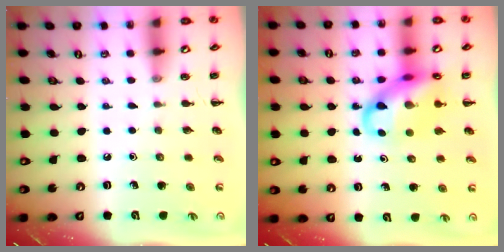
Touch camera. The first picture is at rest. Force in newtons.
{"total": 15.1, "press": 14.7, "slide": 3.4}